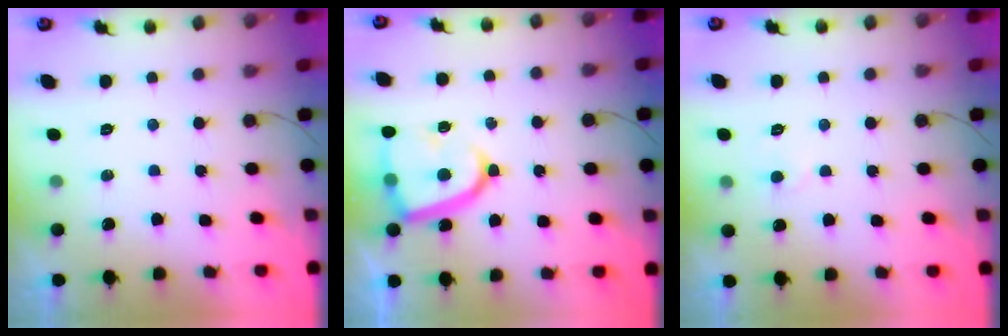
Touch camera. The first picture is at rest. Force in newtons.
{"total": 14.7, "press": 14.7, "slide": 1.2}
{"total": 2.9, "press": 2.9, "slide": 0.3}